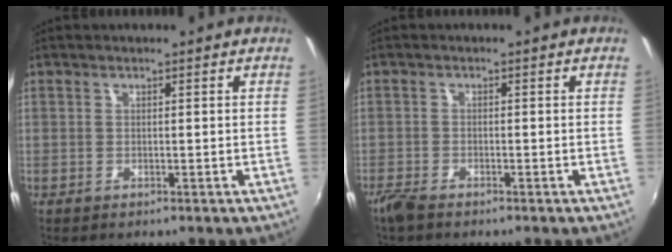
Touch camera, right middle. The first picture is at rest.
{"total": 3.1, "force": [-2.6, 0.8, 1.5], "torque": [-0.041, -0.010, -0.055]}